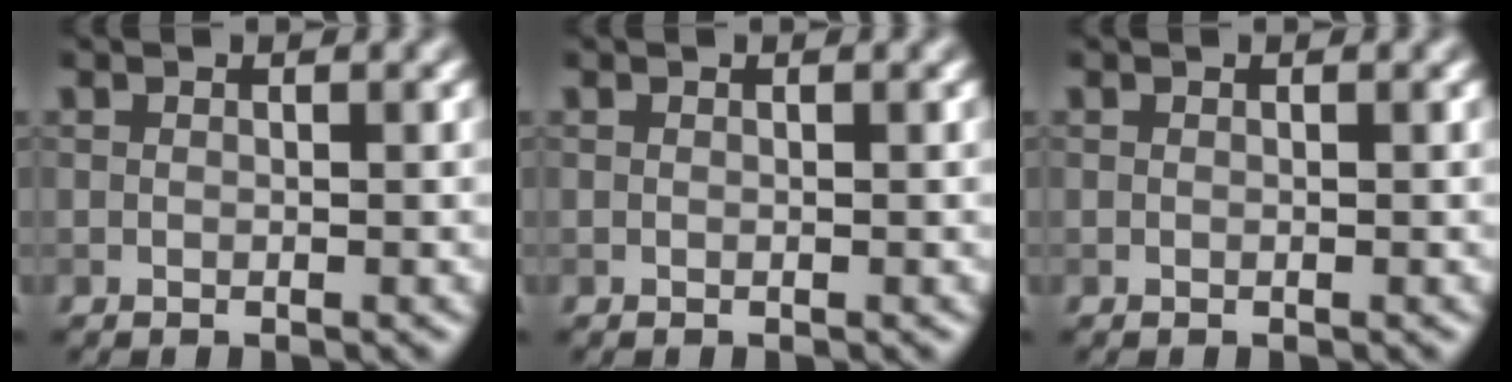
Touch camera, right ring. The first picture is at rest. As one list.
[{"total": 0.0}, {"total": 0.0}]